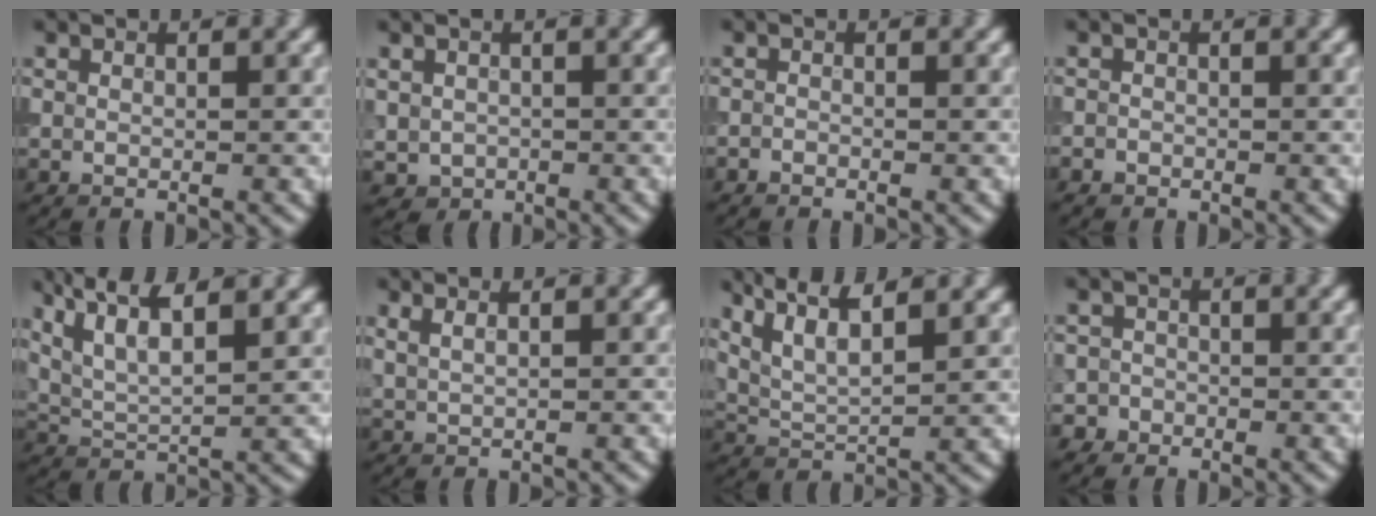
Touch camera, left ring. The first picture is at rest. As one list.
[{"total": 1.0, "force": [0.0, 0.9, -0.1], "torque": [-0.002, 0.002, 0.005]}, {"total": 0.6, "force": [-0.5, -0.2, -0.2], "torque": [-0.005, 0.007, -0.008]}, {"total": 1.0, "force": [-0.9, 0.2, -0.3], "torque": [0.003, 0.004, -0.015]}, {"total": 6.6, "force": [4.7, 1.7, 4.4], "torque": [-0.086, 0.031, 0.072]}, {"total": 2.7, "force": [1.8, 1.2, 1.5], "torque": [-0.007, 0.017, 0.004]}, {"total": 5.8, "force": [4.4, 1.3, 3.6], "torque": [-0.067, 0.031, 0.065]}, {"total": 1.6, "force": [-0.8, 1.1, -0.7], "torque": [0.030, 0.017, -0.015]}]